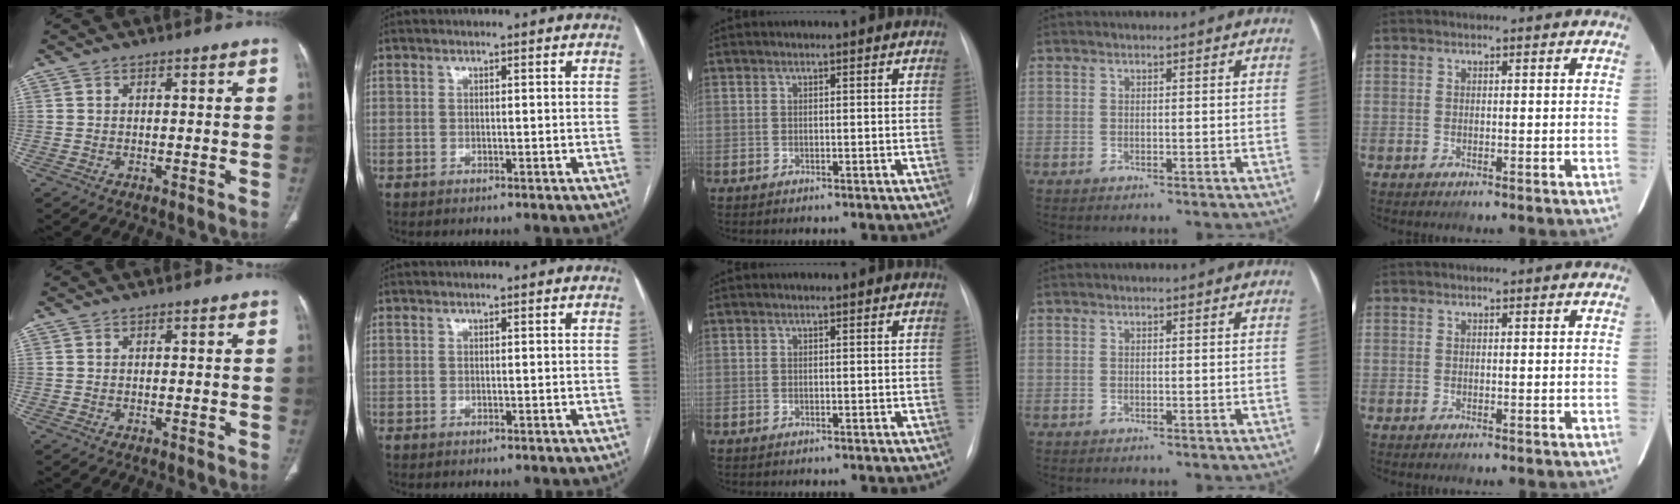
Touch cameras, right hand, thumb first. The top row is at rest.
{}